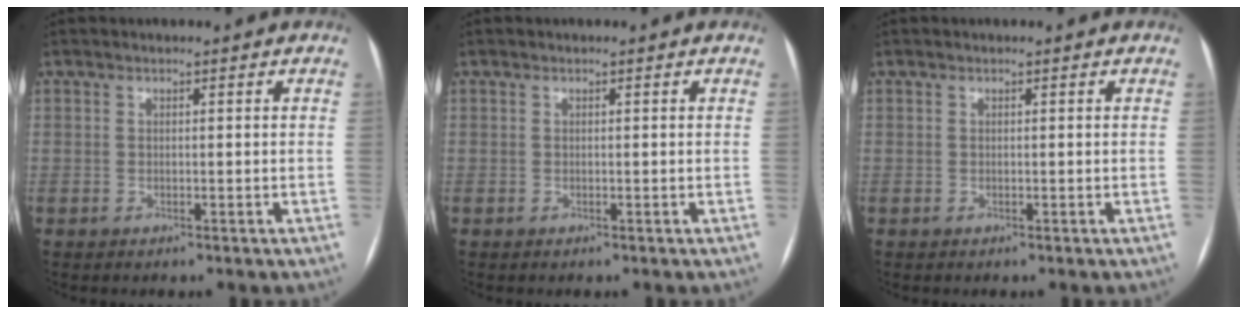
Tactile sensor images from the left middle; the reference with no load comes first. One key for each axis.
{"total": 0.0}
{"total": 0.0}